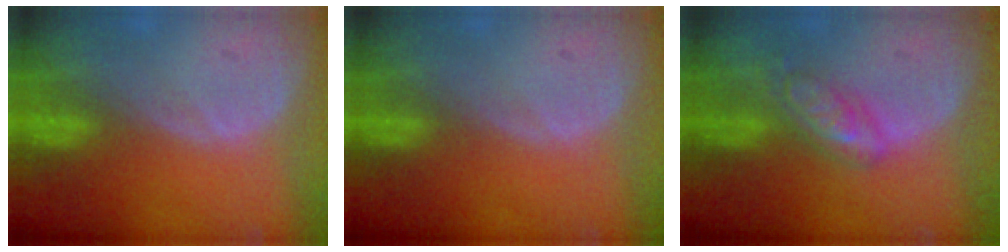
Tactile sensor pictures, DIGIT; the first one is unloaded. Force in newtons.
{"total": 0.0}
{"total": 5.7, "press": 5.0, "slide": 2.8}